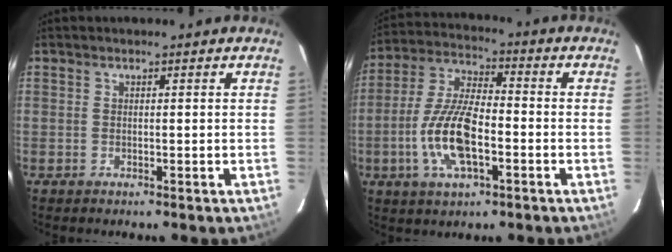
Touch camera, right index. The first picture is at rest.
{"total": 13.0, "force": [-4.0, 4.9, 11.4], "torque": [-0.241, 0.000, -0.078]}